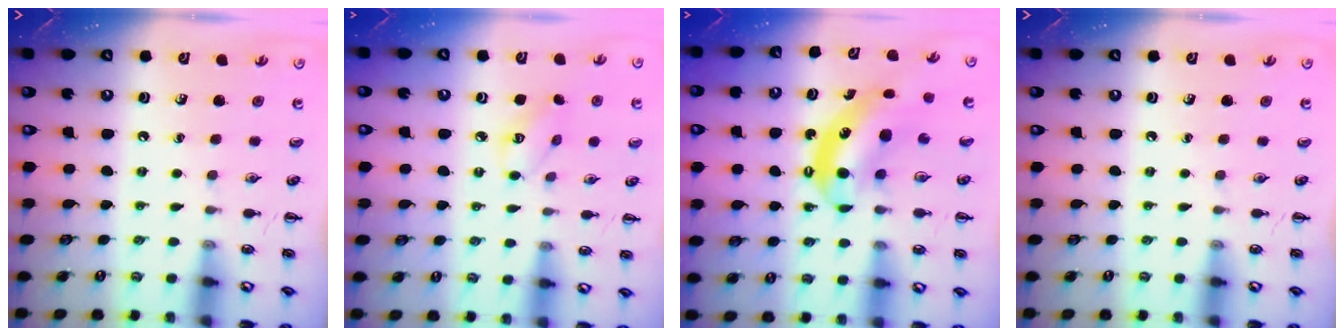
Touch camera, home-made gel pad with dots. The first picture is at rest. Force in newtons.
{"total": 4.4, "press": 4.3, "slide": 0.9}
{"total": 7.1, "press": 7.0, "slide": 1.2}
{"total": 0.0}